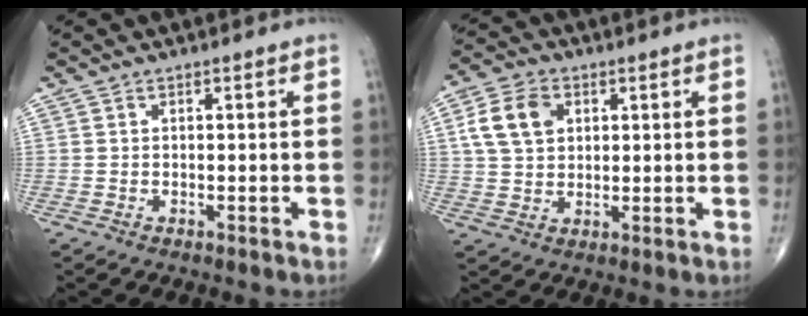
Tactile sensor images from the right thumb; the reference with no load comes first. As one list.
[{"total": 8.9, "force": [2.6, 6.4, 5.6], "torque": [-0.094, 0.004, 0.047]}]